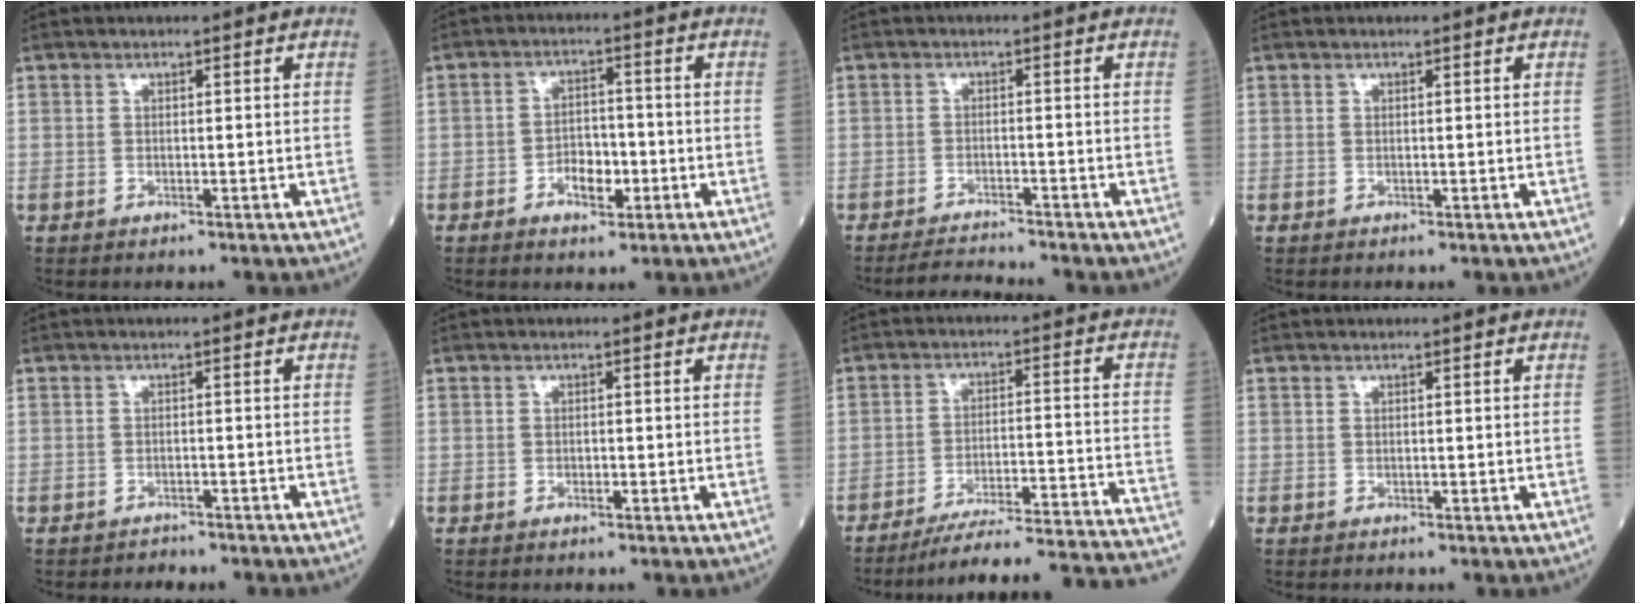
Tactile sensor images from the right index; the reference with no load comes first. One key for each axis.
{"total": 4.8, "fx": -1.9, "fy": 2.6, "fz": 3.6, "tx": -0.058, "ty": 0.006, "tz": -0.030}
{"total": 3.8, "fx": -3.6, "fy": -1.0, "fz": 0.2, "tx": -0.007, "ty": -0.018, "tz": -0.062}
{"total": 0.0}
{"total": 1.6, "fx": -1.5, "fy": 0.5, "fz": -0.2, "tx": 0.001, "ty": -0.001, "tz": -0.022}
{"total": 0.7, "fx": -0.3, "fy": 0.4, "fz": 0.5, "tx": -0.011, "ty": 0.000, "tz": -0.005}
{"total": 25.1, "fx": -23.5, "fy": -1.0, "fz": 8.8, "tx": -0.060, "ty": -0.020, "tz": -0.312}
{"total": 0.0}